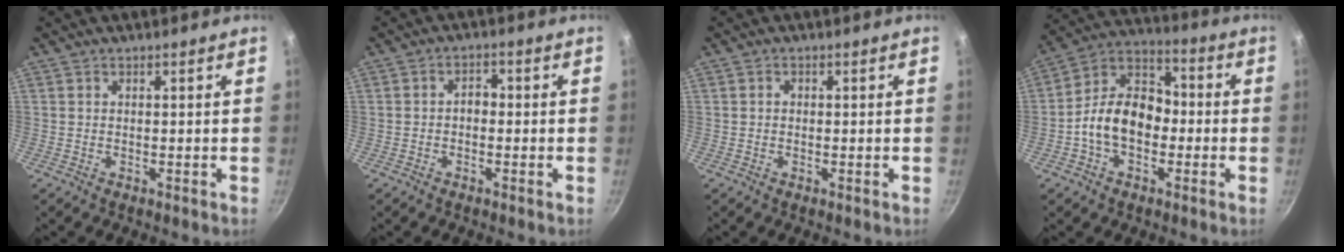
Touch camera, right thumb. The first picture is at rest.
{"total": 2.5, "force": [-0.6, 1.7, 1.7], "torque": [-0.017, 0.012, -0.014]}
{"total": 0.9, "force": [0.0, 0.8, 0.4], "torque": [-0.005, 0.005, -0.002]}
{"total": 13.2, "force": [-2.5, 9.2, 9.1], "torque": [-0.115, 0.046, -0.062]}